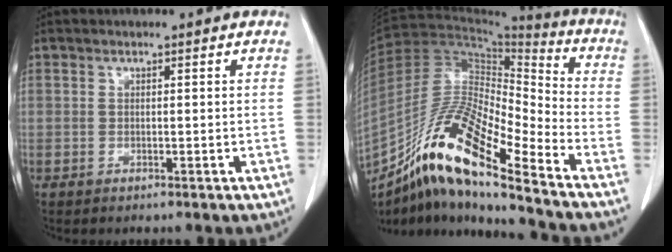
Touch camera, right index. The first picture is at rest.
{"total": 19.0, "force": [-13.4, 1.9, 13.3], "torque": [-0.264, -0.006, -0.245]}